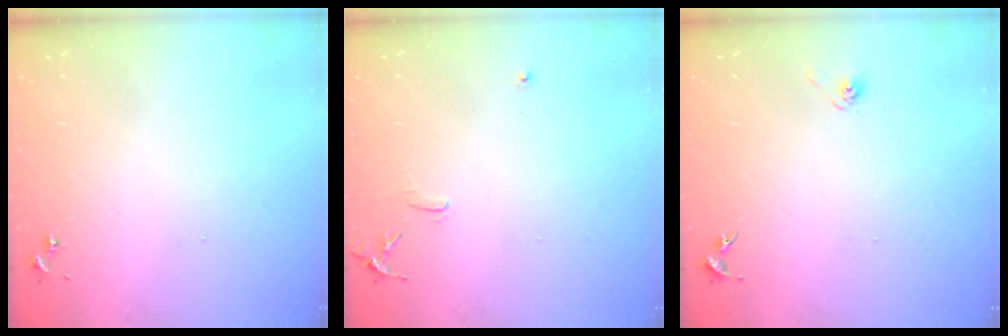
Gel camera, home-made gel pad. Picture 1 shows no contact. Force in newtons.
{"total": 6.2, "press": 6.1, "slide": 0.7}
{"total": 2.9, "press": 2.6, "slide": 1.4}